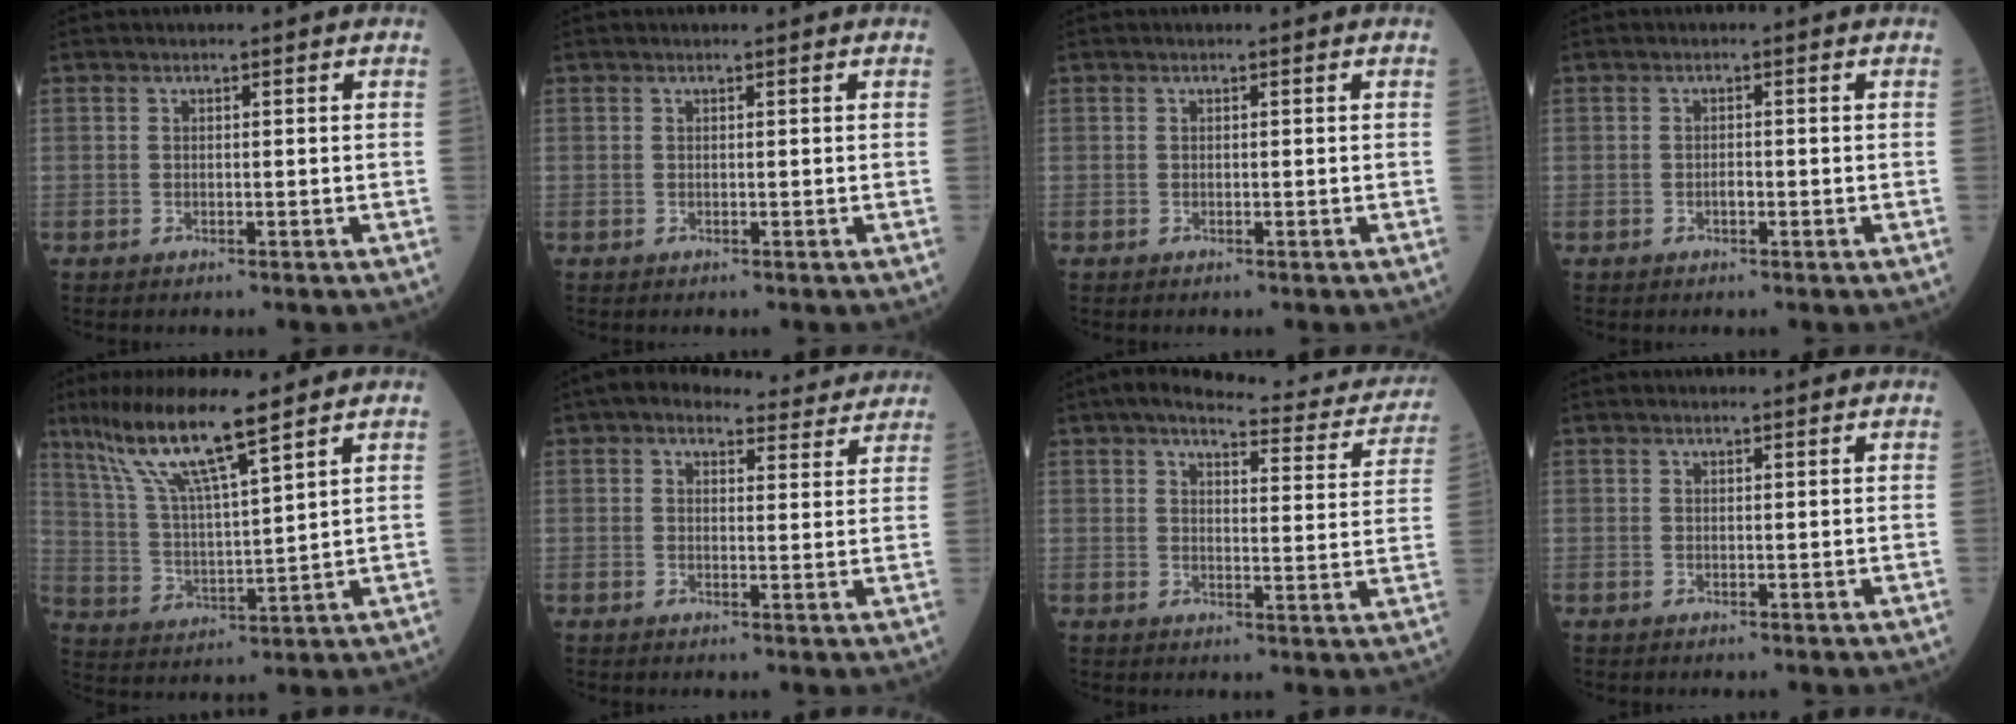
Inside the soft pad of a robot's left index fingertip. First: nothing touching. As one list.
[{"total": 0.0}, {"total": 0.0}, {"total": 0.9, "force": [-0.4, 0.3, 0.7], "torque": [-0.013, 0.002, -0.008]}, {"total": 12.3, "force": [8.9, 0.2, 8.6], "torque": [-0.172, 0.006, 0.170]}, {"total": 9.9, "force": [8.9, 3.3, 2.7], "torque": [-0.019, 0.024, 0.096]}, {"total": 16.0, "force": [14.4, 3.5, 6.1], "torque": [-0.061, -0.010, 0.157]}, {"total": 0.7, "force": [0.7, 0.0, 0.1], "torque": [-0.009, 0.001, 0.010]}]